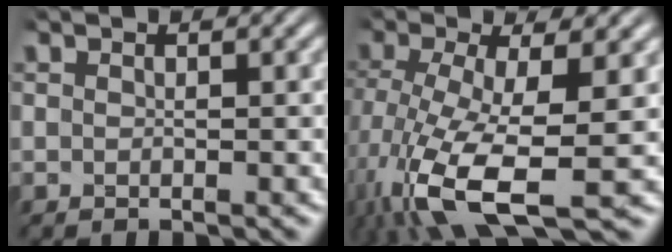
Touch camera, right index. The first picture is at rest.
{"total": 8.0, "force": [-3.0, 3.2, 6.7], "torque": [-0.145, -0.062, -0.013]}